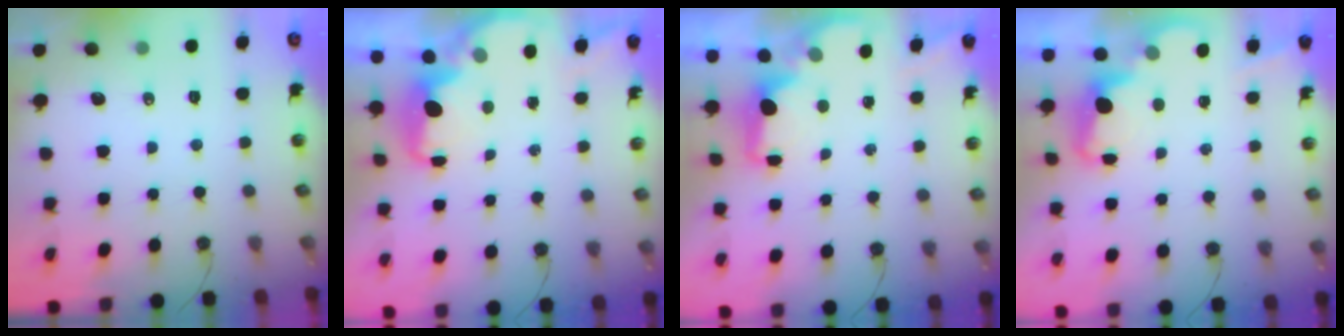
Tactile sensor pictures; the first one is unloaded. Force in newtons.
{"total": 2.3, "press": 2.2, "slide": 0.8}
{"total": 1.7, "press": 1.5, "slide": 0.8}
{"total": 2.3, "press": 2.3, "slide": 0.5}